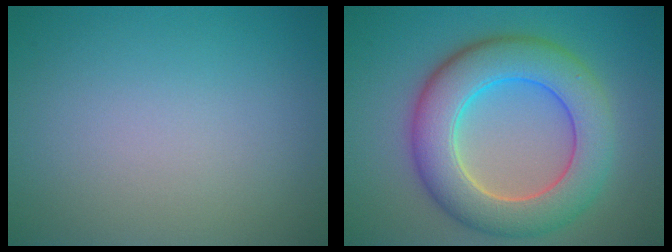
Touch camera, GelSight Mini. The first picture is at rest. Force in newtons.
{"total": 8.9, "press": 8.8, "slide": 0.6}